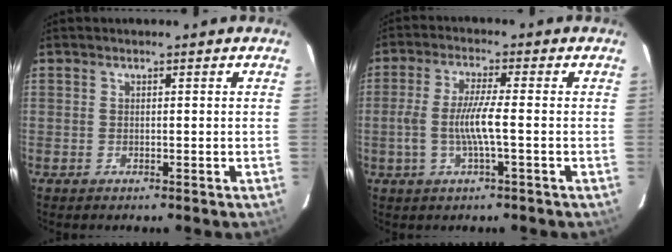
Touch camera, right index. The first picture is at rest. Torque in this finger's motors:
{"motor_torque": [1.12, 0.05, 0.66, 0.14]}